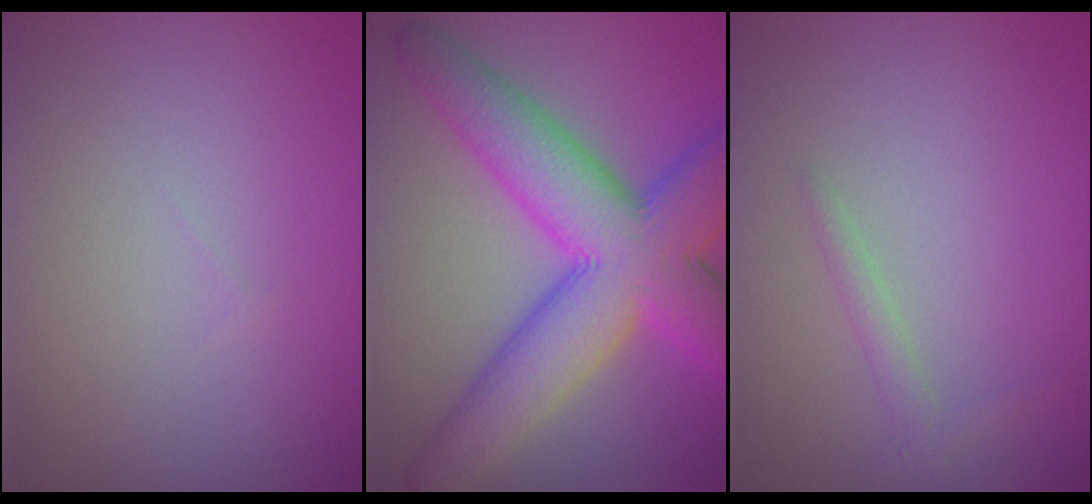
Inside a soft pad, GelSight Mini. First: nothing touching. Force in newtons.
{"total": 11.0, "press": 11.0, "slide": 0.1}
{"total": 1.1, "press": 1.1, "slide": 0.0}